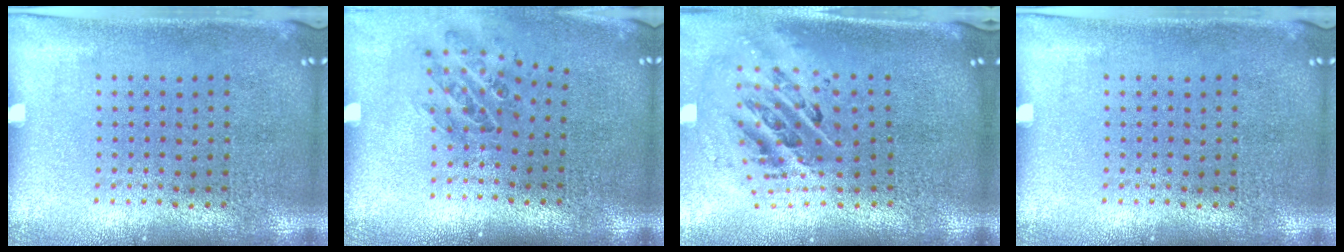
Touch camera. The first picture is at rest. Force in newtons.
{"total": 1.0, "press": 1.0, "slide": 0.3}
{"total": 1.9, "press": 1.4, "slide": 1.3}
{"total": 0.0}